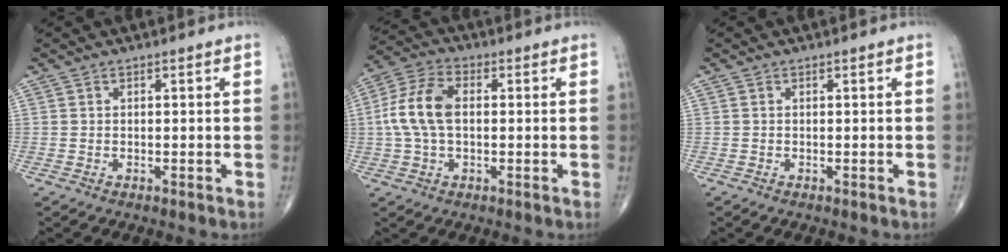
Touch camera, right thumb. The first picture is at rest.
{"total": 9.9, "force": [0.4, 5.8, 8.1], "torque": [-0.177, 0.023, 0.004]}
{"total": 0.0}